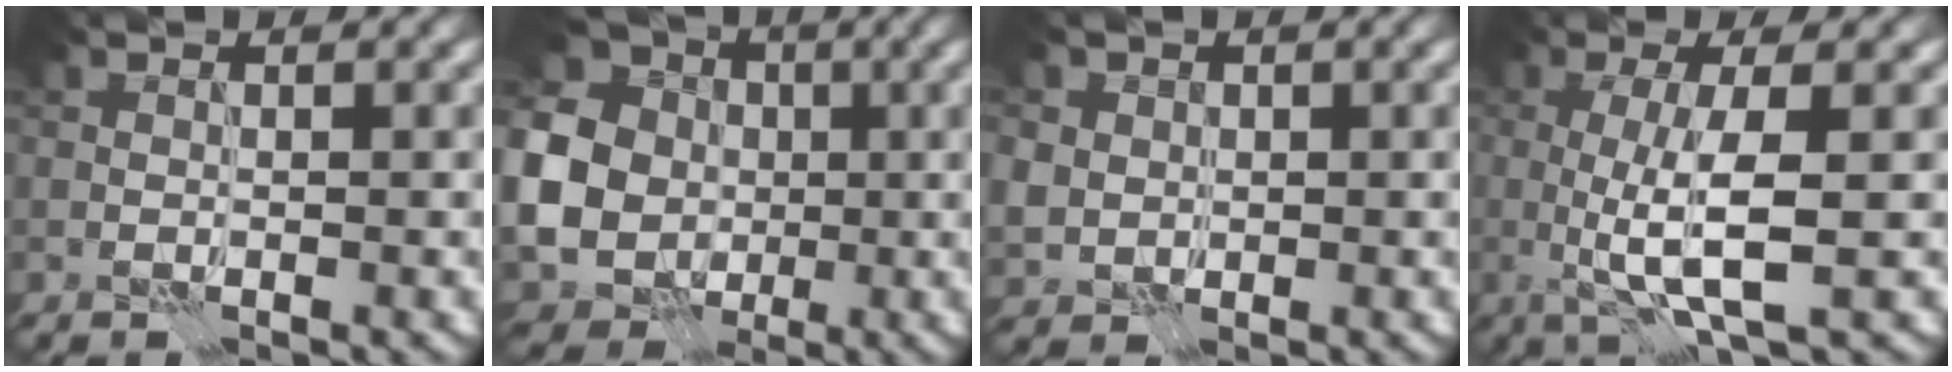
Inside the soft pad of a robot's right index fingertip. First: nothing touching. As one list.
[{"total": 17.6, "force": [-0.9, 16.1, 7.1], "torque": [-0.199, 0.005, -0.042]}, {"total": 3.3, "force": [1.1, 2.9, 0.9], "torque": [-0.035, 0.005, 0.026]}, {"total": 5.3, "force": [-0.3, 1.0, 5.2], "torque": [-0.091, -0.003, -0.008]}]